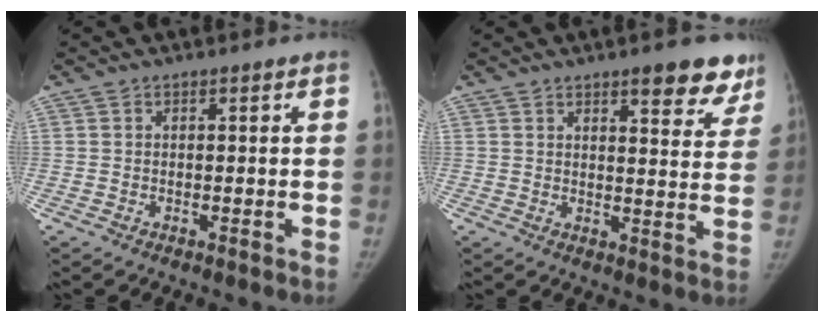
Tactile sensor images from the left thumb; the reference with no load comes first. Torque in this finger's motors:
{"motor_torque": [0.96, 0.25, 0.69, -0.75, 0.14]}